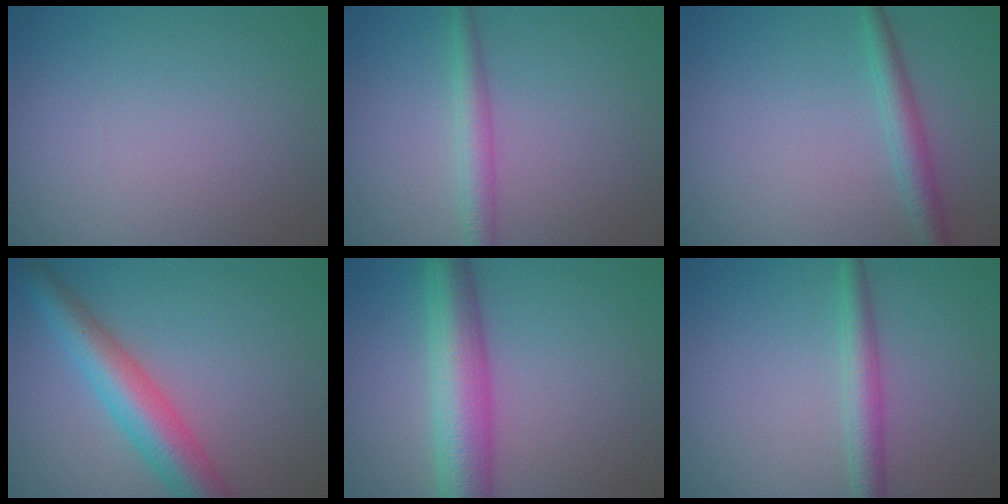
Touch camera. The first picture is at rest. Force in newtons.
{"total": 2.3, "press": 2.3, "slide": 0.1}
{"total": 2.3, "press": 2.3, "slide": 0.1}
{"total": 5.8, "press": 5.8, "slide": 0.3}
{"total": 7.2, "press": 7.2, "slide": 0.3}
{"total": 2.7, "press": 2.7, "slide": 0.1}